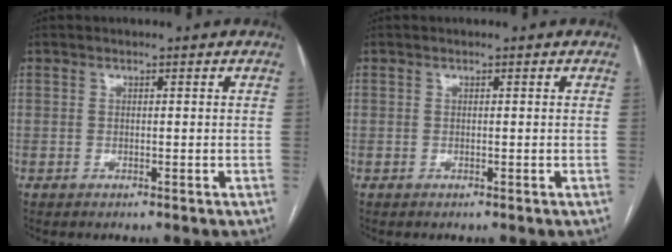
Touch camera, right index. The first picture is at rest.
{"total": 0.0}